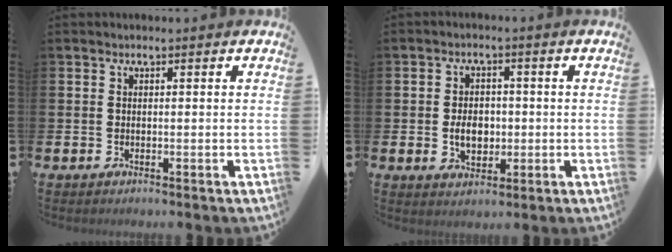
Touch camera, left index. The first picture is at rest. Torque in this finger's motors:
{"motor_torque": [0.85, -0.22, 0.48, 0.10]}